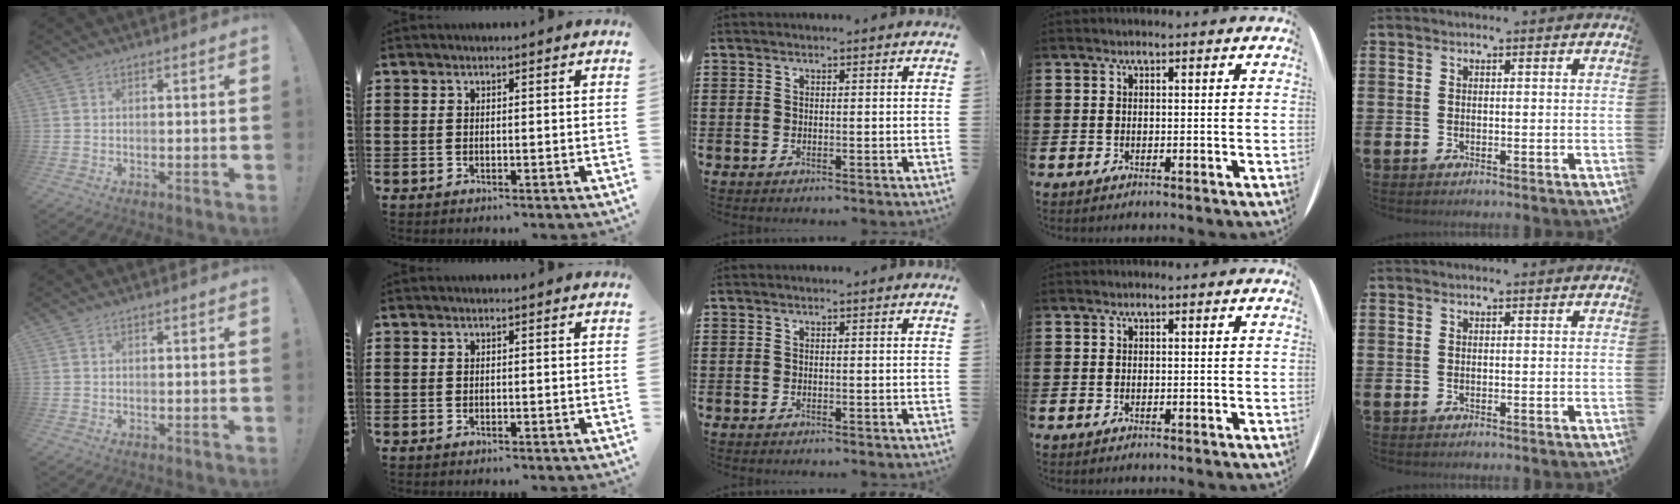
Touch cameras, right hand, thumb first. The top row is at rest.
{}